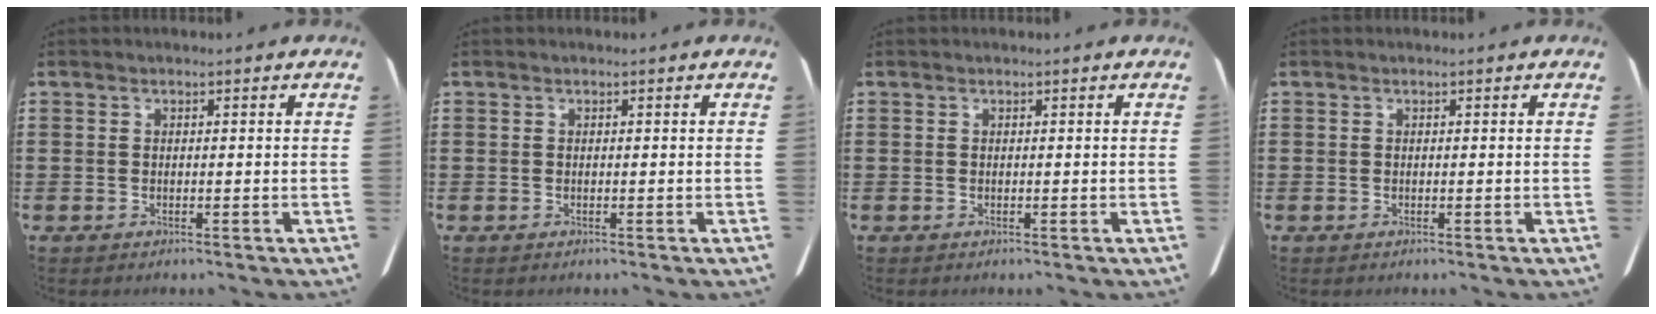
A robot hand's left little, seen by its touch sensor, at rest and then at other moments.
{"total": 0.0}
{"total": 0.0}
{"total": 0.0}